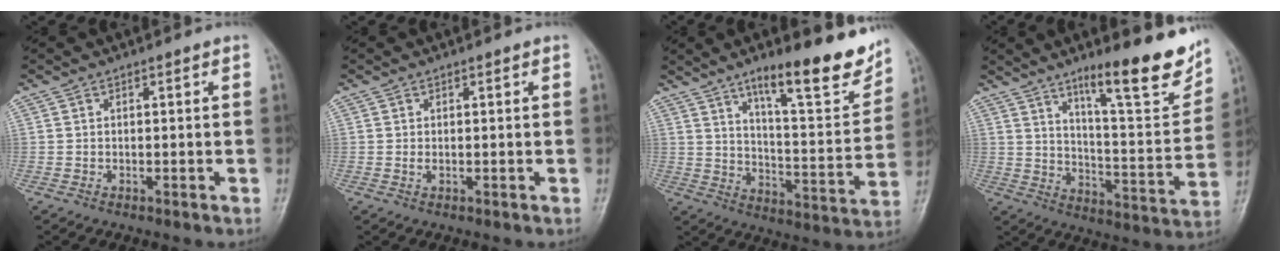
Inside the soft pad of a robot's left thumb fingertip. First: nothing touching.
{"total": 1.0, "force": [0.4, 0.4, 0.7], "torque": [-0.014, -0.001, 0.008]}
{"total": 19.3, "force": [12.8, 4.5, 13.8], "torque": [-0.159, -0.073, 0.197]}
{"total": 19.0, "force": [12.5, 3.8, 13.8], "torque": [-0.159, -0.072, 0.192]}